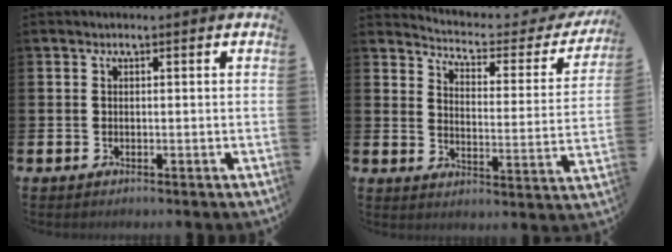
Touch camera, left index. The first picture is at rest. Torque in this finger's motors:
{"motor_torque": [0.90, -1.24, 0.16, 0.00]}